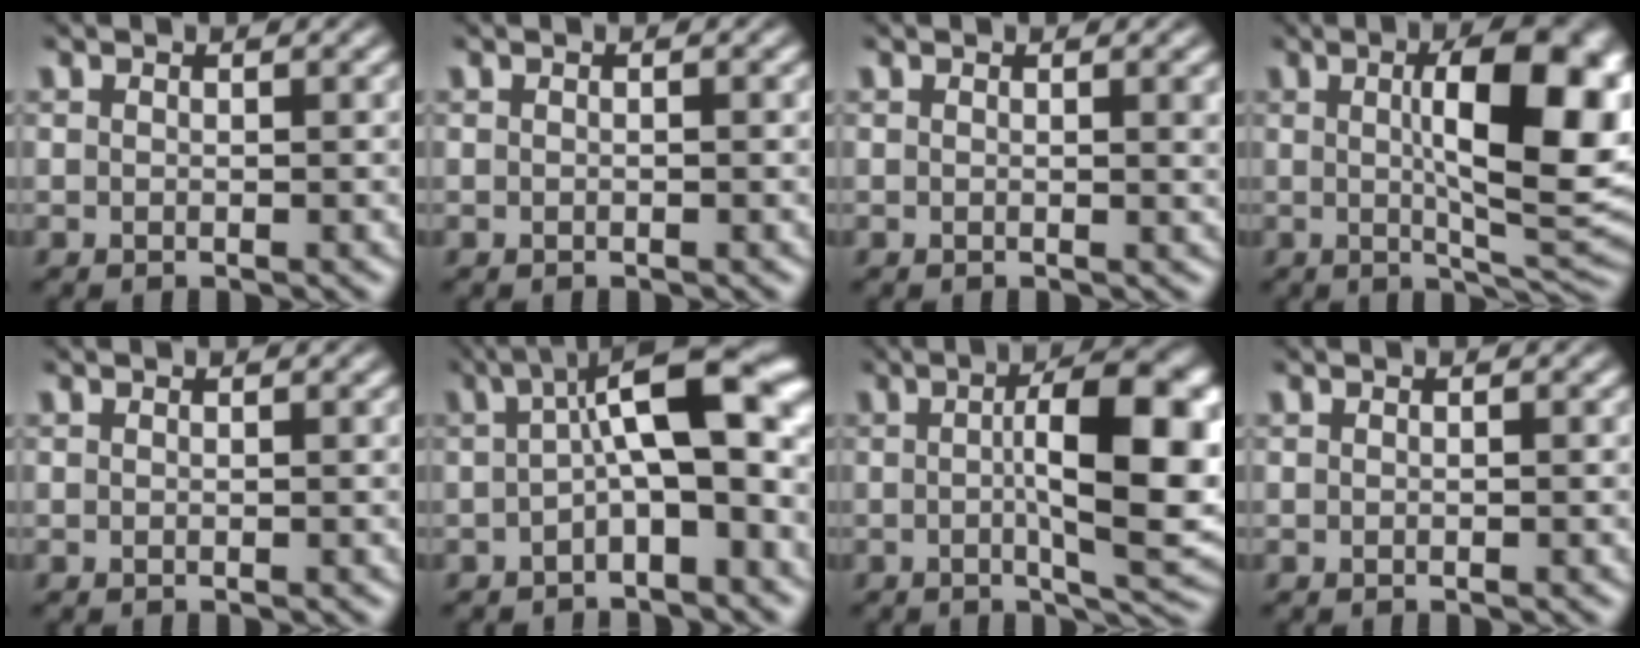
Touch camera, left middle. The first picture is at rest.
{"total": 0.0}
{"total": 1.2, "force": [0.3, 0.3, 1.2], "torque": [-0.012, 0.000, 0.003]}
{"total": 12.4, "force": [1.6, 3.7, 11.7], "torque": [-0.154, 0.005, 0.026]}
{"total": 0.0}
{"total": 8.3, "force": [0.0, 2.5, 7.9], "torque": [-0.111, 0.028, -0.013]}
{"total": 10.5, "force": [0.4, 2.7, 10.1], "torque": [-0.135, 0.002, 0.004]}
{"total": 0.0}